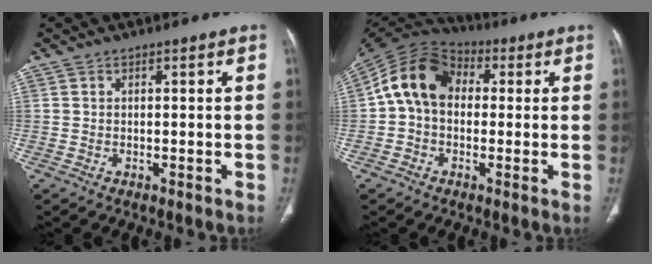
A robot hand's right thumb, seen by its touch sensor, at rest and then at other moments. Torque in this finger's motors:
{"motor_torque": [0.99, 2.20, 0.70, -0.60, 0.13]}